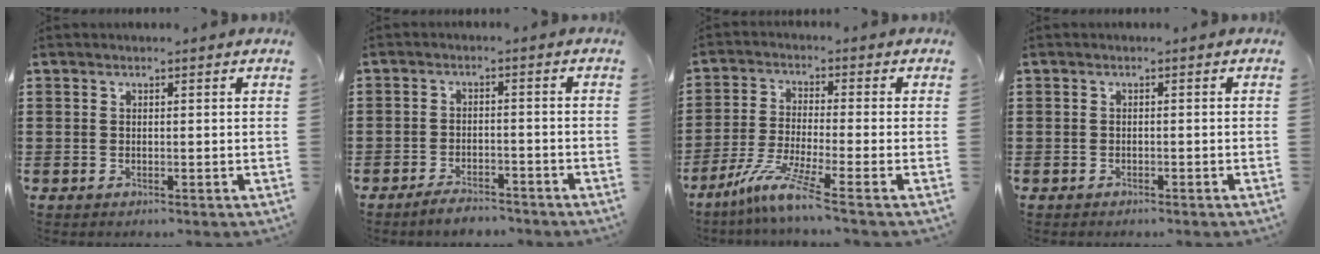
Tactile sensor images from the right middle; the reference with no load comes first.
{"total": 3.2, "force": [-3.2, 0.5, 0.4], "torque": [-0.011, 0.003, -0.063]}
{"total": 7.2, "force": [-5.1, -0.1, 5.0], "torque": [-0.108, -0.018, -0.099]}
{"total": 0.8, "force": [-0.8, 0.2, 0.0], "torque": [-0.002, 0.001, -0.018]}